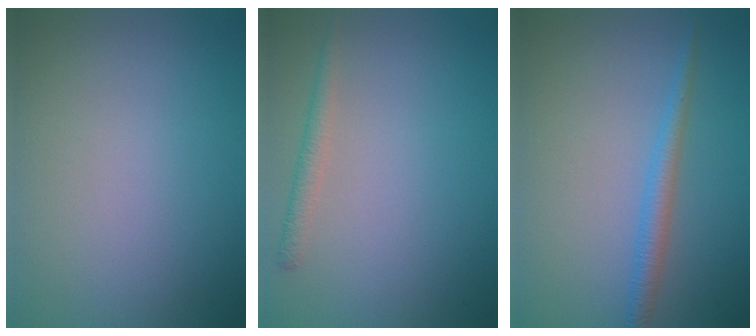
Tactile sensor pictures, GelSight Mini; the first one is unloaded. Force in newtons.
{"total": 1.4, "press": 1.4, "slide": 0.1}
{"total": 2.1, "press": 2.1, "slide": 0.1}